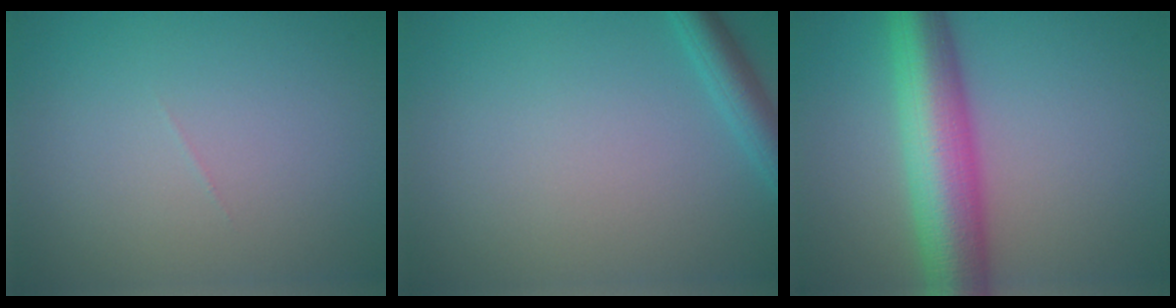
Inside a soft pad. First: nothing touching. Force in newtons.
{"total": 2.5, "press": 2.5, "slide": 0.1}
{"total": 9.1, "press": 9.1, "slide": 0.2}